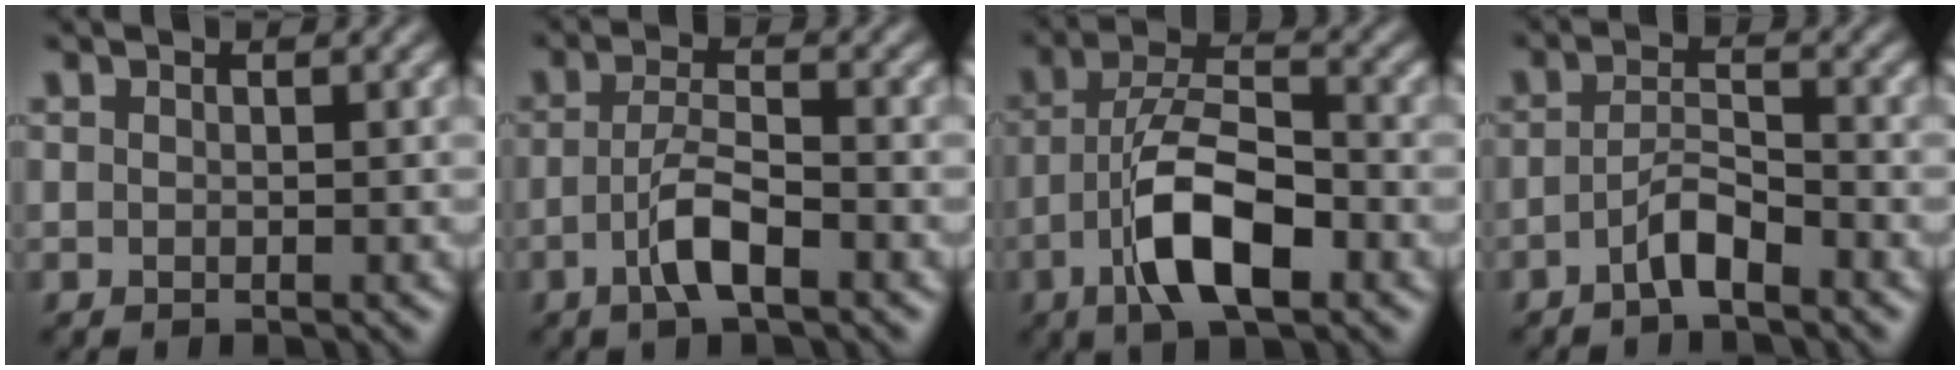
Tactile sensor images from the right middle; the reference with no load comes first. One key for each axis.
{"total": 3.6, "fx": -1.7, "fy": 0.9, "fz": 3.0, "tx": -0.065, "ty": 0.007, "tz": -0.035}
{"total": 7.6, "fx": -3.1, "fy": 3.0, "fz": 6.3, "tx": -0.118, "ty": 0.010, "tz": -0.060}
{"total": 2.5, "fx": -1.7, "fy": 0.6, "fz": 1.8, "tx": -0.039, "ty": 0.010, "tz": -0.034}